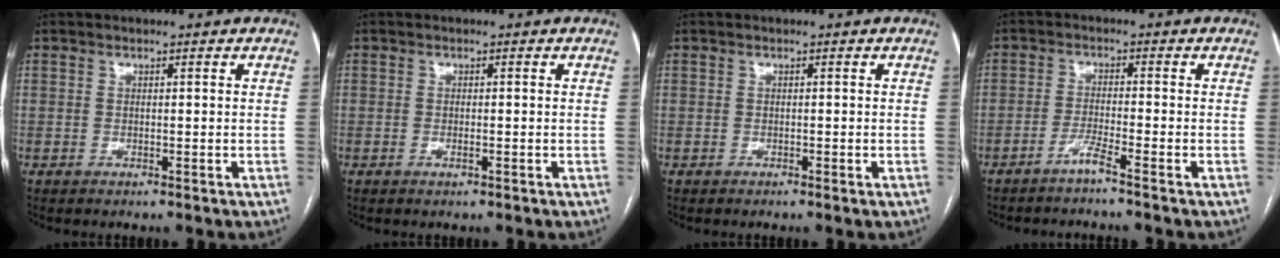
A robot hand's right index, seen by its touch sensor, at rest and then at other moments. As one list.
[{"total": 0.8, "force": [-0.4, 0.1, 0.7], "torque": [-0.016, -0.001, -0.005]}, {"total": 0.0}, {"total": 2.8, "force": [-2.2, -0.8, 1.6], "torque": [-0.036, -0.003, -0.046]}]